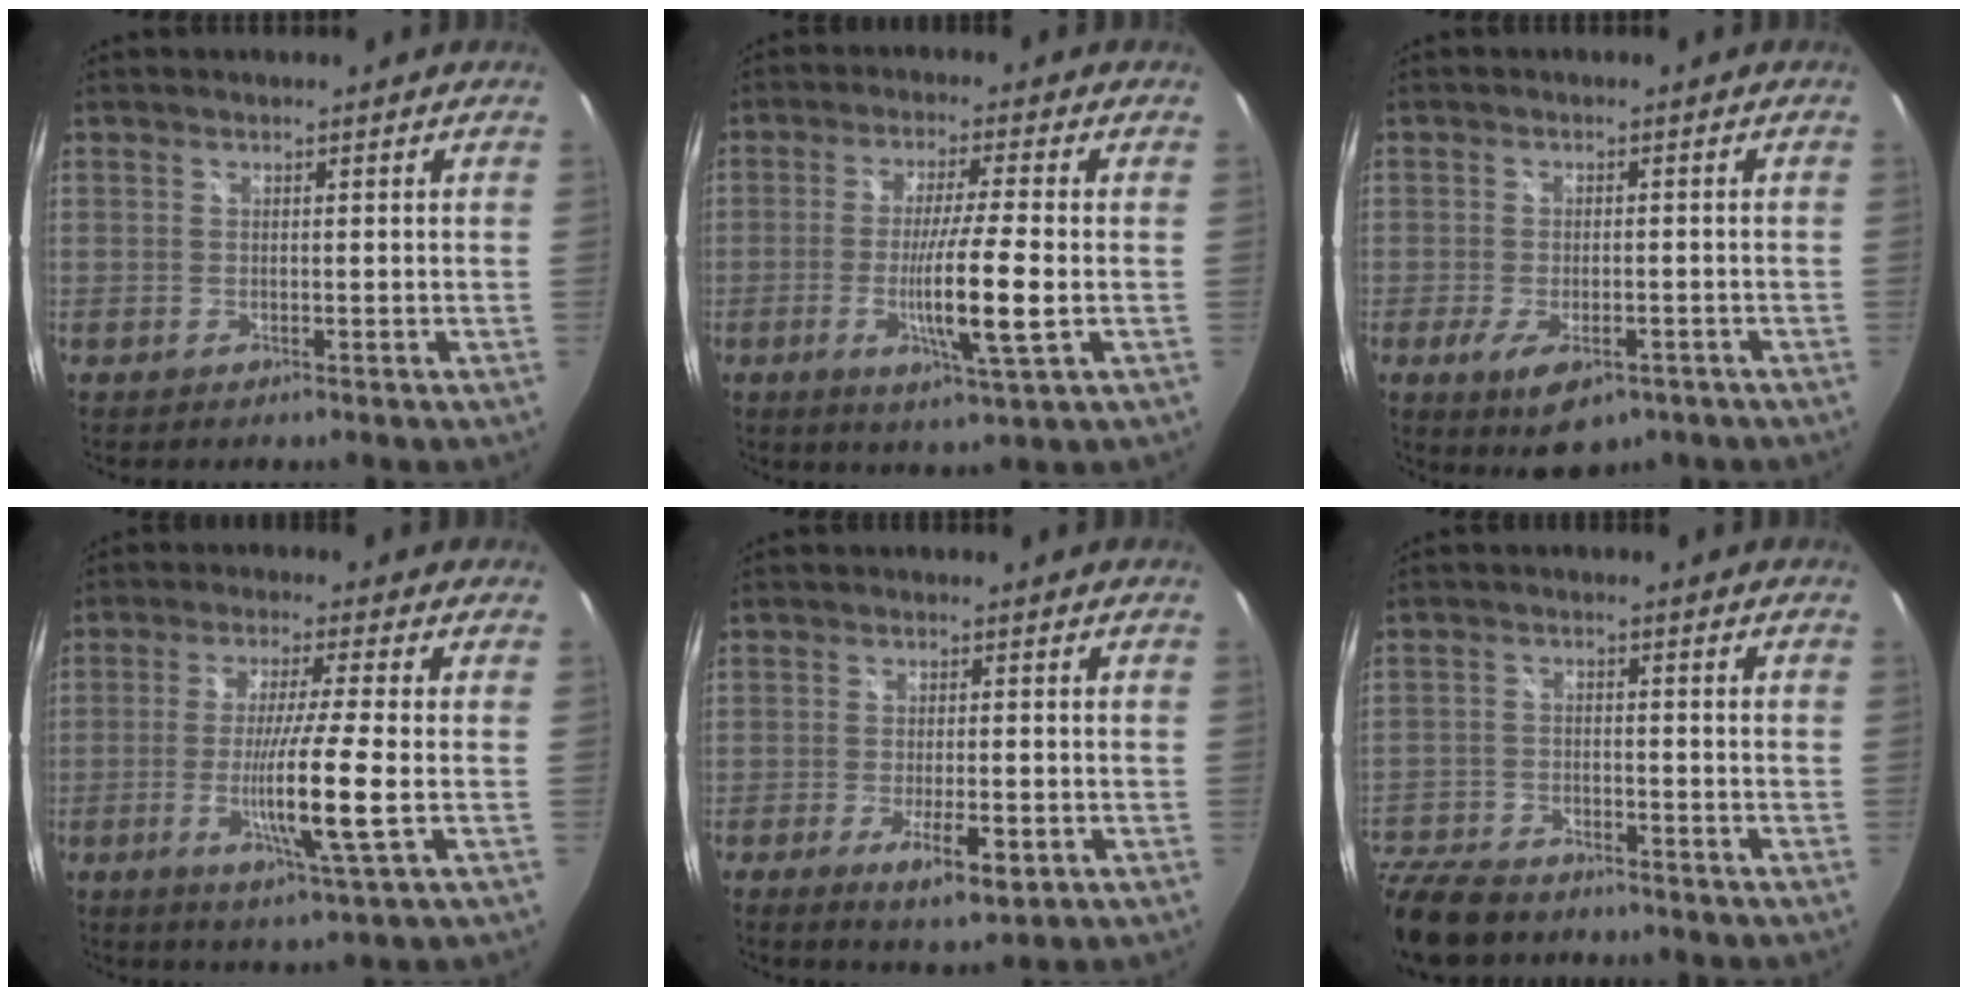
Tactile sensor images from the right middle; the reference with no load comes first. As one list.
[{"total": 10.0, "force": [-2.1, -0.5, 9.8], "torque": [-0.175, -0.017, -0.040]}, {"total": 7.7, "force": [-4.1, 3.6, 5.4], "torque": [-0.107, -0.023, -0.062]}, {"total": 10.2, "force": [-2.2, -1.3, 9.8], "torque": [-0.182, -0.019, -0.043]}, {"total": 6.4, "force": [-2.8, 1.9, 5.4], "torque": [-0.105, -0.015, -0.042]}, {"total": 14.1, "force": [-11.2, 6.5, 5.5], "torque": [-0.162, -0.014, -0.202]}]